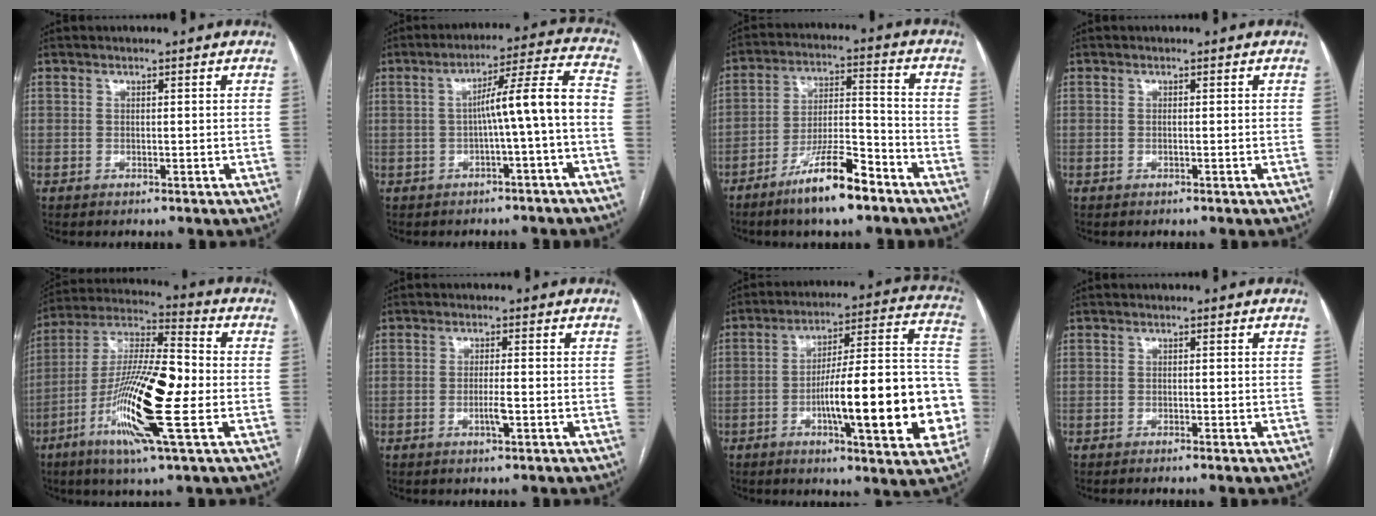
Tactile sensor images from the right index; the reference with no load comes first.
{"total": 9.3, "force": [-1.9, -0.6, 9.0], "torque": [-0.129, 0.031, -0.026]}
{"total": 11.7, "force": [-7.9, 2.0, 8.3], "torque": [-0.151, -0.006, -0.142]}
{"total": 0.0}
{"total": 18.2, "force": [-4.8, 1.6, 17.5], "torque": [-0.346, -0.009, -0.092]}
{"total": 2.4, "force": [-0.9, 0.2, 2.3], "torque": [-0.043, -0.002, -0.015]}
{"total": 22.3, "force": [-5.7, 3.5, 21.3], "torque": [-0.248, 0.027, -0.075]}
{"total": 1.2, "force": [-1.0, -0.4, 0.6], "torque": [-0.010, 0.003, -0.014]}